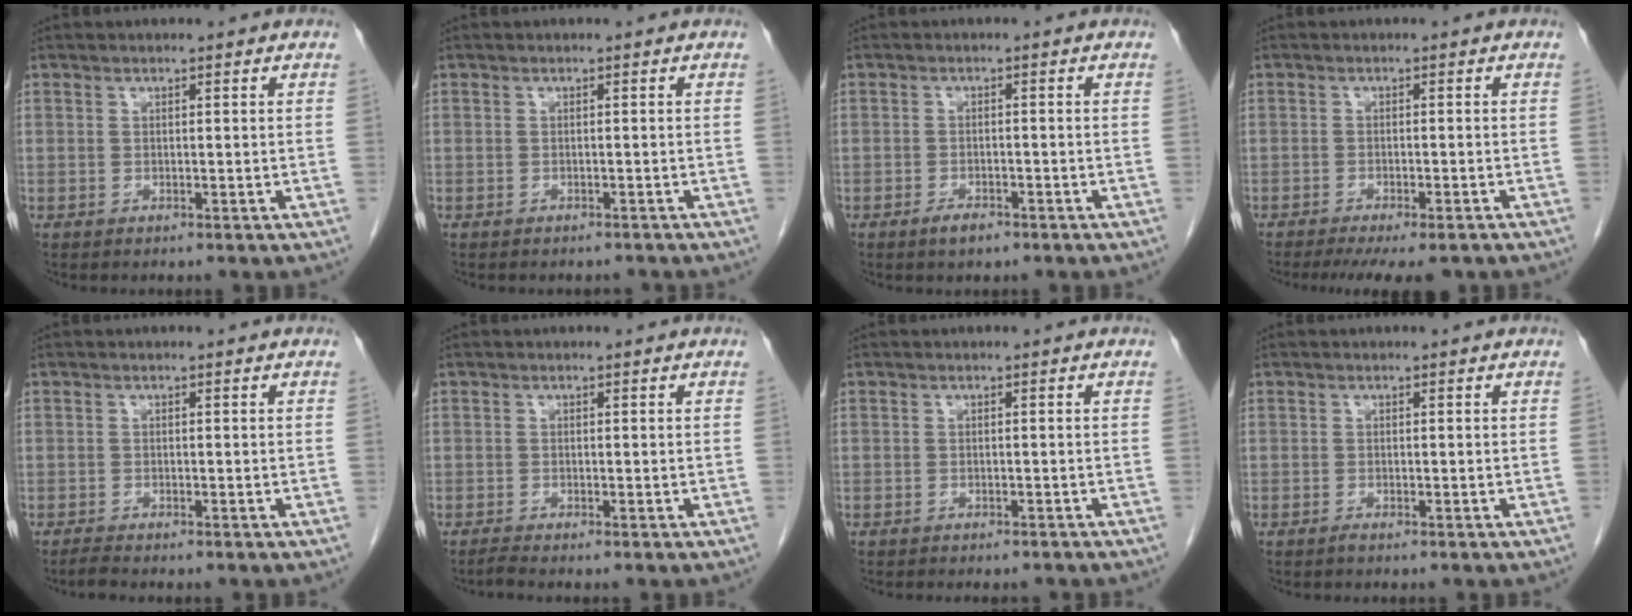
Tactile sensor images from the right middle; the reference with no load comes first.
{"total": 1.8, "force": [-1.7, 0.6, 0.3], "torque": [-0.009, -0.001, -0.022]}
{"total": 2.4, "force": [-1.6, 0.9, 1.4], "torque": [-0.027, 0.001, -0.024]}
{"total": 8.9, "force": [-7.2, 2.0, 4.8], "torque": [-0.062, -0.014, -0.098]}
{"total": 1.1, "force": [-1.0, -0.1, 0.4], "torque": [-0.018, -0.005, -0.020]}
{"total": 0.8, "force": [-0.7, -0.3, 0.3], "torque": [-0.011, -0.003, -0.016]}
{"total": 4.2, "force": [-3.7, 1.2, 1.4], "torque": [-0.016, -0.003, -0.044]}
{"total": 0.6, "force": [-0.5, -0.1, 0.3], "torque": [-0.008, -0.001, -0.009]}